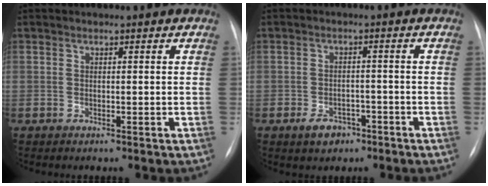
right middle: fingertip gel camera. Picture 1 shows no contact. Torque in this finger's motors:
{"motor_torque": [0.40, -0.29, 0.20, 0.04]}